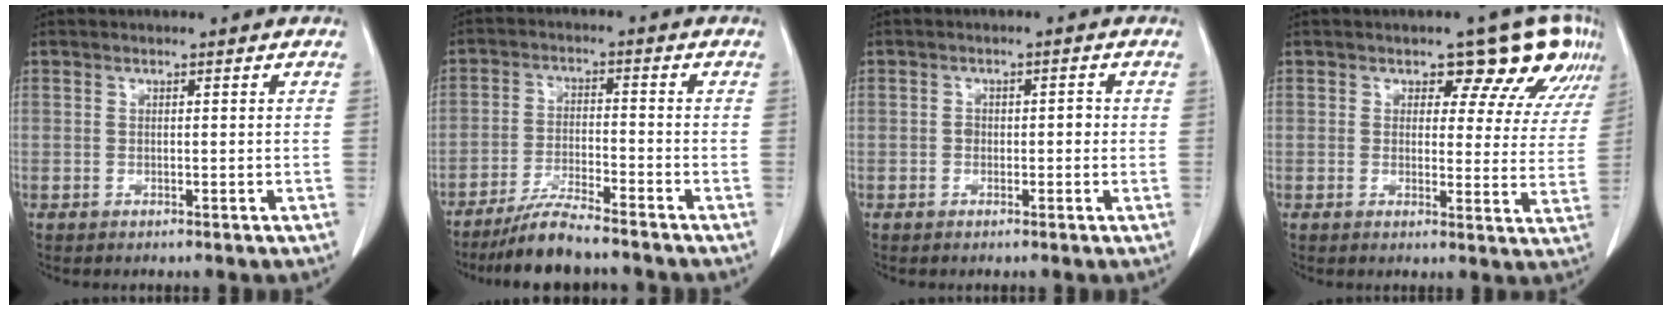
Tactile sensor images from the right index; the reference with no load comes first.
{"total": 7.4, "force": [-6.5, 0.3, 3.5], "torque": [-0.066, -0.023, -0.119]}
{"total": 1.8, "force": [-0.4, 1.2, 1.2], "torque": [-0.012, 0.007, -0.006]}
{"total": 10.0, "force": [6.9, 5.2, 5.0], "torque": [-0.037, -0.001, 0.058]}